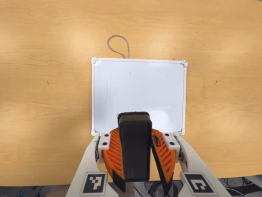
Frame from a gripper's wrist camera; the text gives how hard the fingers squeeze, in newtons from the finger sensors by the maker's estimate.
{"total": 9.4, "left": 9.4, "right": 9.5}